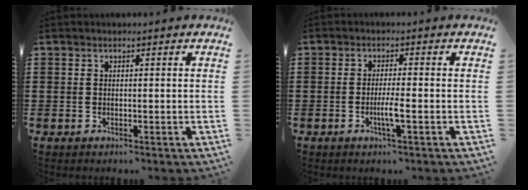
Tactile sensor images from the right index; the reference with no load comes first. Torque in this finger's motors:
{"motor_torque": [0.71, 0.10, 0.09, 0.03]}